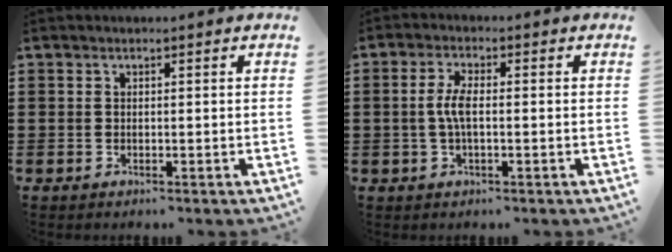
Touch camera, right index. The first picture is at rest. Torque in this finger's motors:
{"motor_torque": [0.77, -0.53, 0.46, 0.12]}